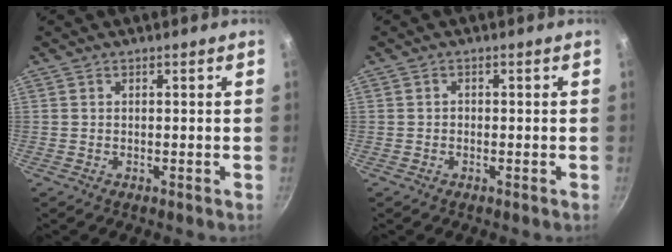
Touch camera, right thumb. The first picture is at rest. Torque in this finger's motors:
{"motor_torque": [-0.22, 0.07, 0.02, 0.05, -0.08]}